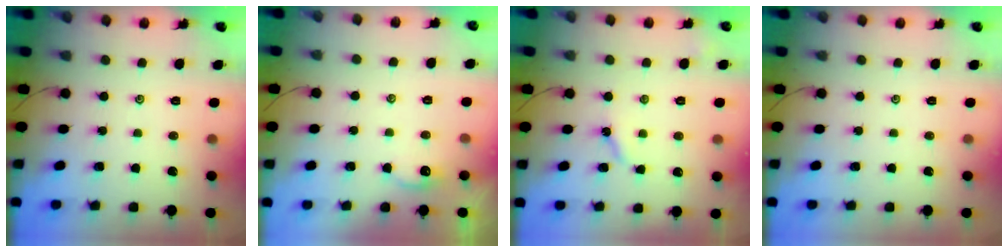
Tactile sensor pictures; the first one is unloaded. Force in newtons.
{"total": 2.1, "press": 2.0, "slide": 0.3}
{"total": 4.8, "press": 4.8, "slide": 0.6}
{"total": 0.0}